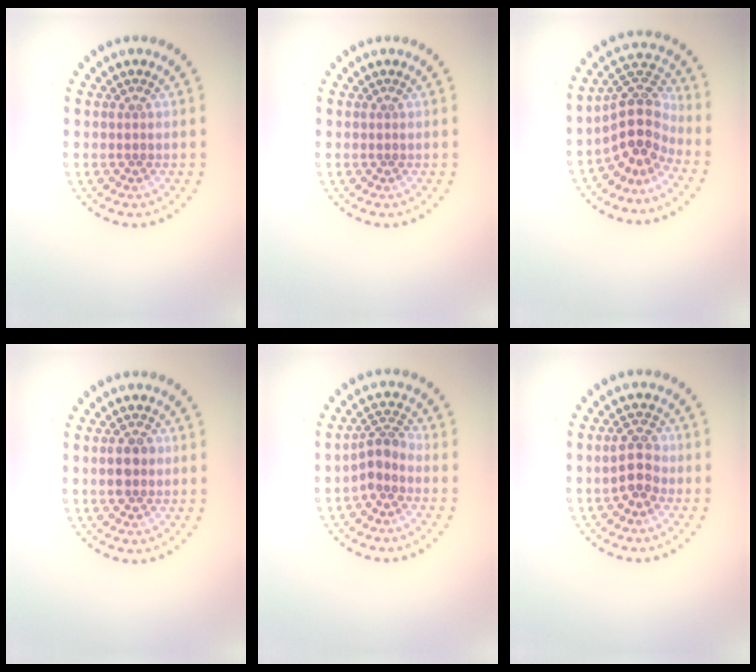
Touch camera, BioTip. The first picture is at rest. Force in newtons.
{"total": 0.0}
{"total": 4.4, "press": 3.6, "slide": 2.5}
{"total": 2.8, "press": 2.8, "slide": 0.2}
{"total": 2.5, "press": 1.9, "slide": 1.6}
{"total": 2.9, "press": 2.8, "slide": 0.7}